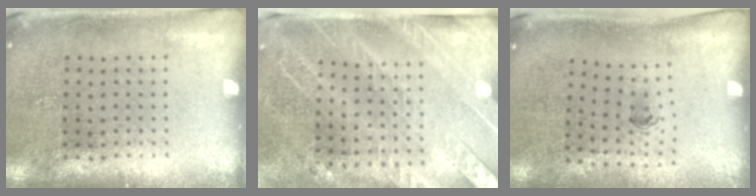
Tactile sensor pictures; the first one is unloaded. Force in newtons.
{"total": 3.4, "press": 2.9, "slide": 1.7}
{"total": 0.7, "press": 0.3, "slide": 0.6}